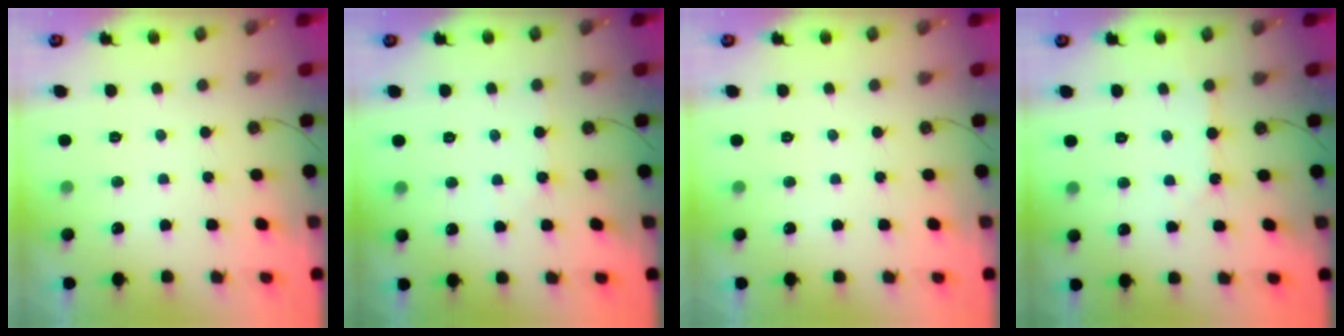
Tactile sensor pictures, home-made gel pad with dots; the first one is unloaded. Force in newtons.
{"total": 2.1, "press": 2.0, "slide": 0.5}
{"total": 0.0}
{"total": 2.1, "press": 2.0, "slide": 0.3}